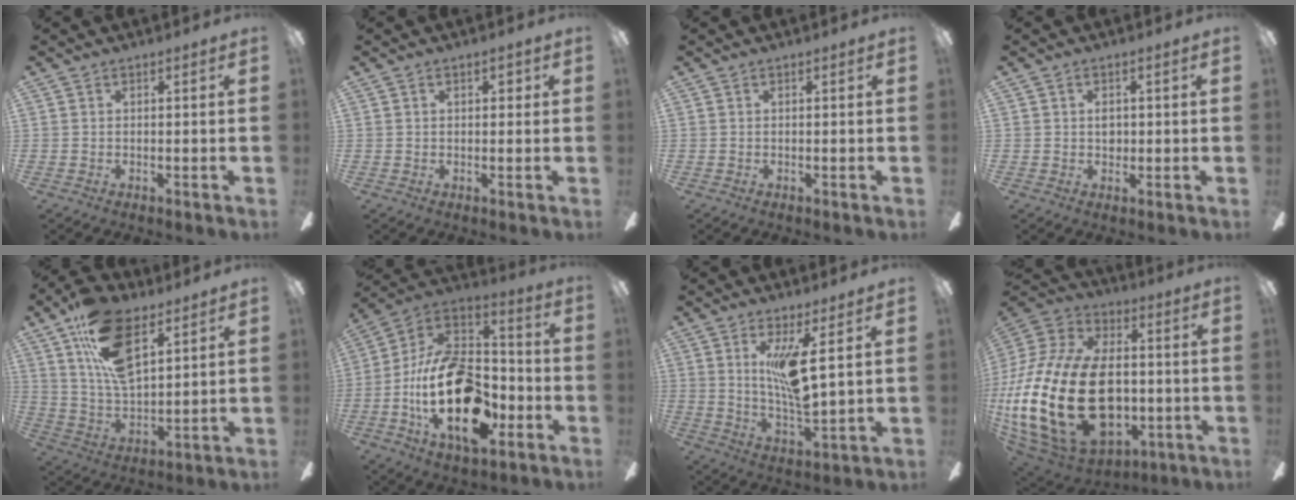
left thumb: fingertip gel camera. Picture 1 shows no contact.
{"total": 2.1, "force": [0.7, 1.2, 1.5], "torque": [-0.015, 0.002, 0.007]}
{"total": 0.0}
{"total": 2.3, "force": [0.4, 1.8, 1.4], "torque": [-0.013, -0.001, 0.002]}
{"total": 18.2, "force": [10.0, 9.0, 12.2], "torque": [-0.223, -0.030, 0.178]}
{"total": 27.2, "force": [-8.4, 15.6, 20.7], "torque": [-0.396, 0.036, -0.137]}
{"total": 11.3, "force": [4.0, 2.4, 10.3], "torque": [-0.197, -0.017, 0.063]}
{"total": 33.8, "force": [-4.6, 20.6, 26.4], "torque": [-0.576, 0.025, -0.064]}